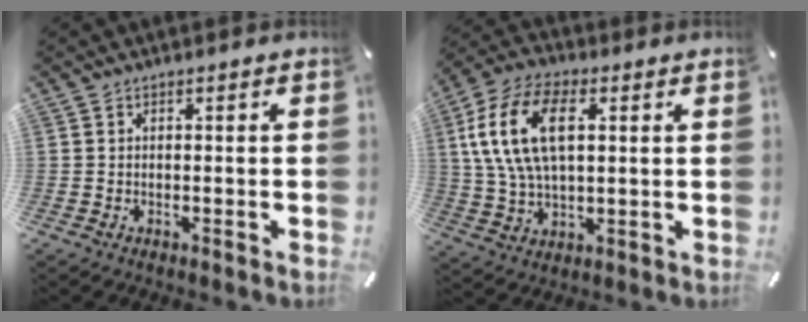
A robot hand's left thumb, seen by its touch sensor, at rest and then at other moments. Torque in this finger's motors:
{"motor_torque": [2.48, 2.53, 2.04, -0.73, 0.26]}